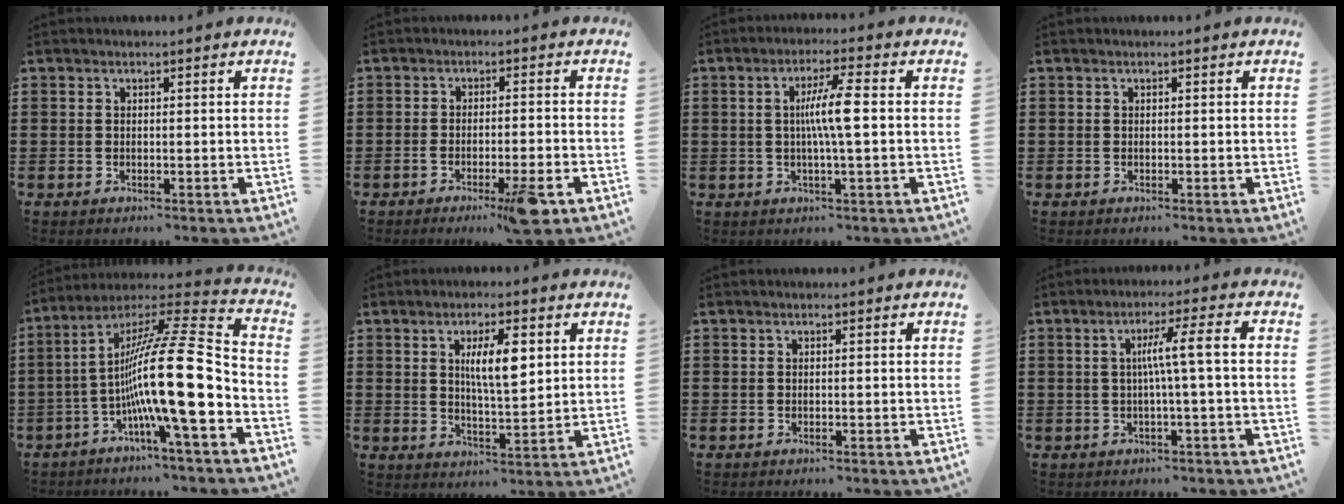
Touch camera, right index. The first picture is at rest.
{"total": 6.1, "force": [-3.4, -0.1, 5.1], "torque": [-0.083, -0.015, -0.055]}
{"total": 6.0, "force": [0.2, 0.2, 6.0], "torque": [-0.111, -0.002, -0.002]}
{"total": 0.0}
{"total": 19.4, "force": [-4.0, 3.1, 18.8], "torque": [-0.341, -0.019, -0.081]}
{"total": 6.6, "force": [2.1, 1.9, 6.0], "torque": [-0.113, 0.003, 0.033]}
{"total": 0.0}
{"total": 5.7, "force": [-0.3, -0.3, 5.7], "torque": [-0.105, 0.000, -0.014]}